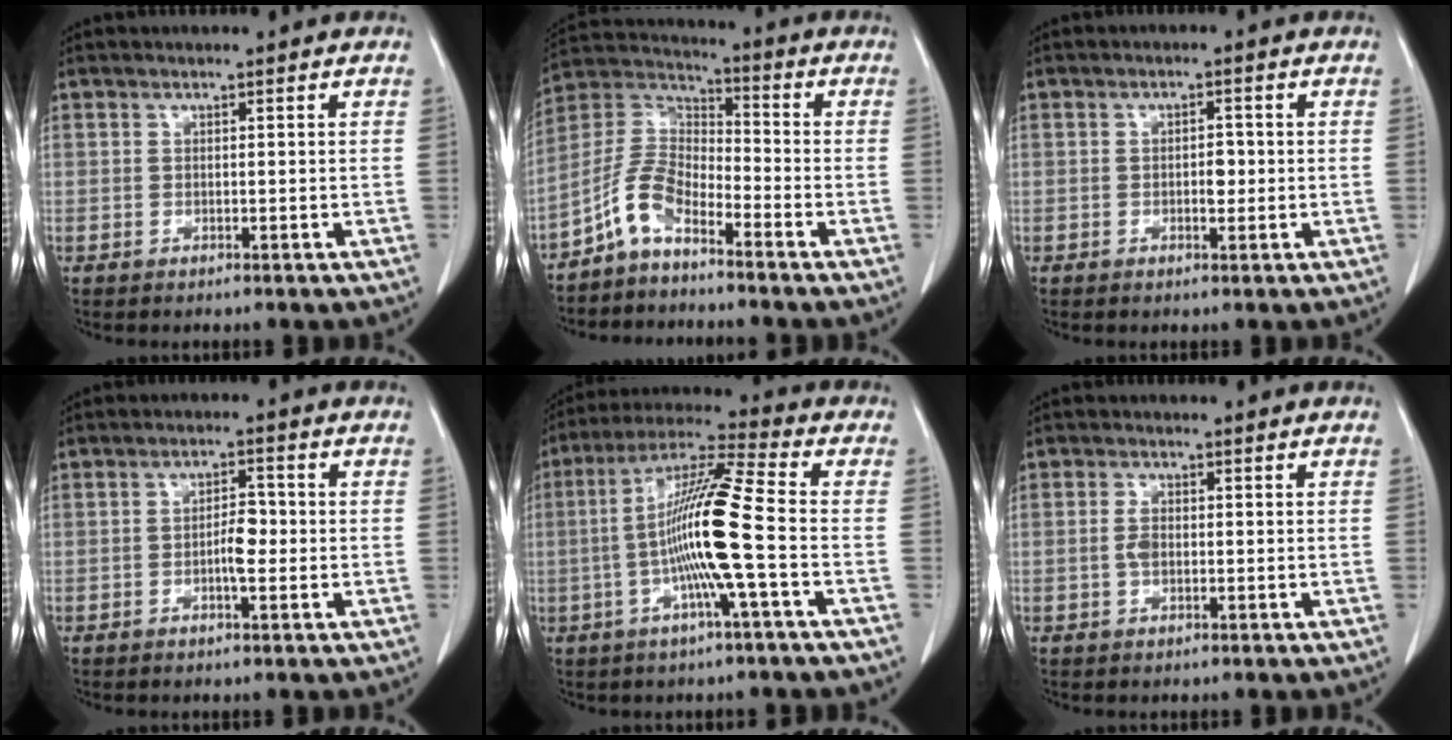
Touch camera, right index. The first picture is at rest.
{"total": 7.6, "force": [-5.2, 2.8, 4.8], "torque": [-0.114, 0.019, -0.112]}
{"total": 2.2, "force": [-0.3, 1.0, 1.9], "torque": [-0.030, 0.002, -0.003]}
{"total": 3.7, "force": [-0.7, 1.1, 3.4], "torque": [-0.060, 0.004, -0.011]}
{"total": 13.2, "force": [-2.3, -0.8, 13.0], "torque": [-0.247, 0.006, -0.054]}
{"total": 2.1, "force": [-0.2, 1.0, 1.8], "torque": [-0.039, 0.002, -0.005]}